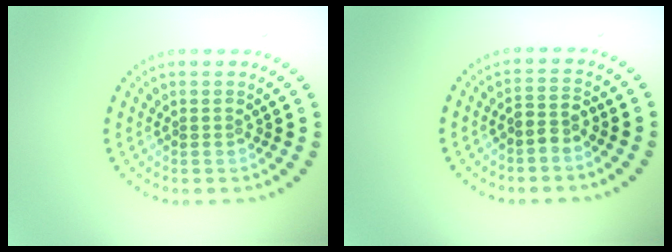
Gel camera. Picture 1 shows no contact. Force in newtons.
{"total": 1.5, "press": 1.2, "slide": 0.9}